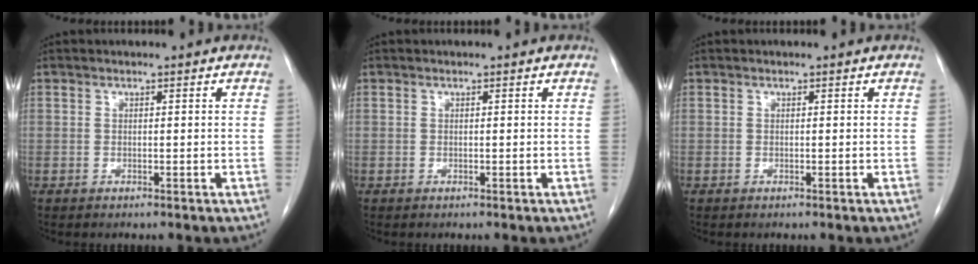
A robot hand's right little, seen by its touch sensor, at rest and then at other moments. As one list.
[{"total": 0.0}, {"total": 0.0}]